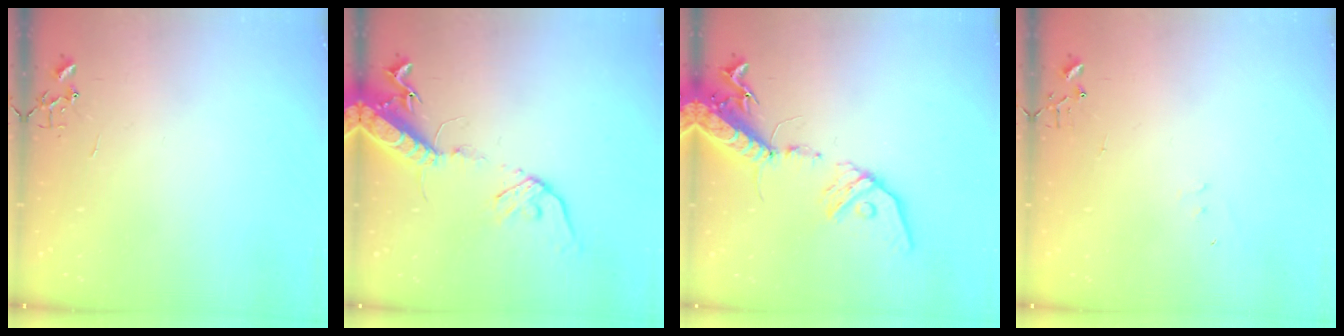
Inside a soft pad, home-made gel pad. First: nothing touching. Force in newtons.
{"total": 16.2, "press": 15.8, "slide": 3.6}
{"total": 18.2, "press": 17.7, "slide": 4.0}
{"total": 4.9, "press": 4.9, "slide": 0.3}